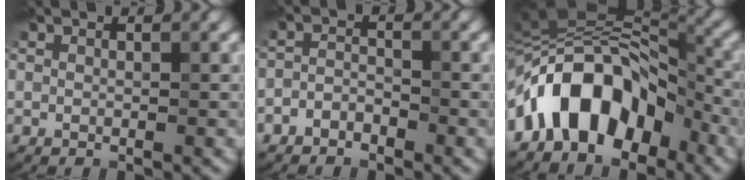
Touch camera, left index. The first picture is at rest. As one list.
[{"total": 1.9, "force": [-1.8, 0.7, 0.1], "torque": [0.023, 0.011, -0.045]}, {"total": 11.6, "force": [-5.8, 6.4, 7.7], "torque": [-0.111, 0.024, -0.114]}]